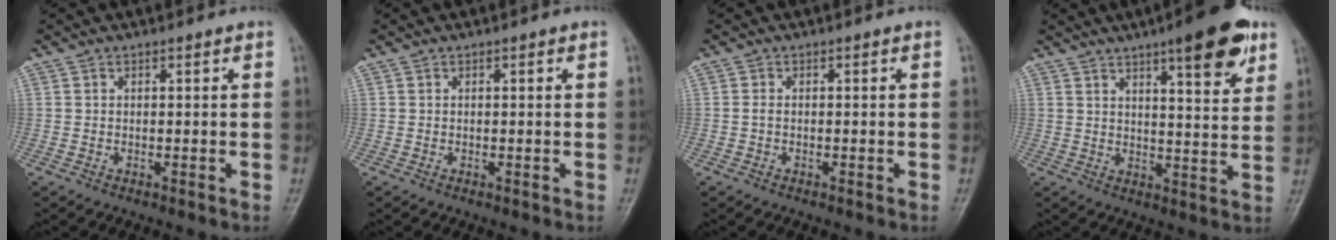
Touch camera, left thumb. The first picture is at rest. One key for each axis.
{"total": 0.0}
{"total": 0.7, "fx": -0.2, "fy": 0.4, "fz": 0.5, "tx": -0.016, "ty": -0.001, "tz": -0.008}
{"total": 12.7, "fx": 7.4, "fy": 3.1, "fz": 9.8, "tx": -0.112, "ty": -0.033, "tz": 0.098}